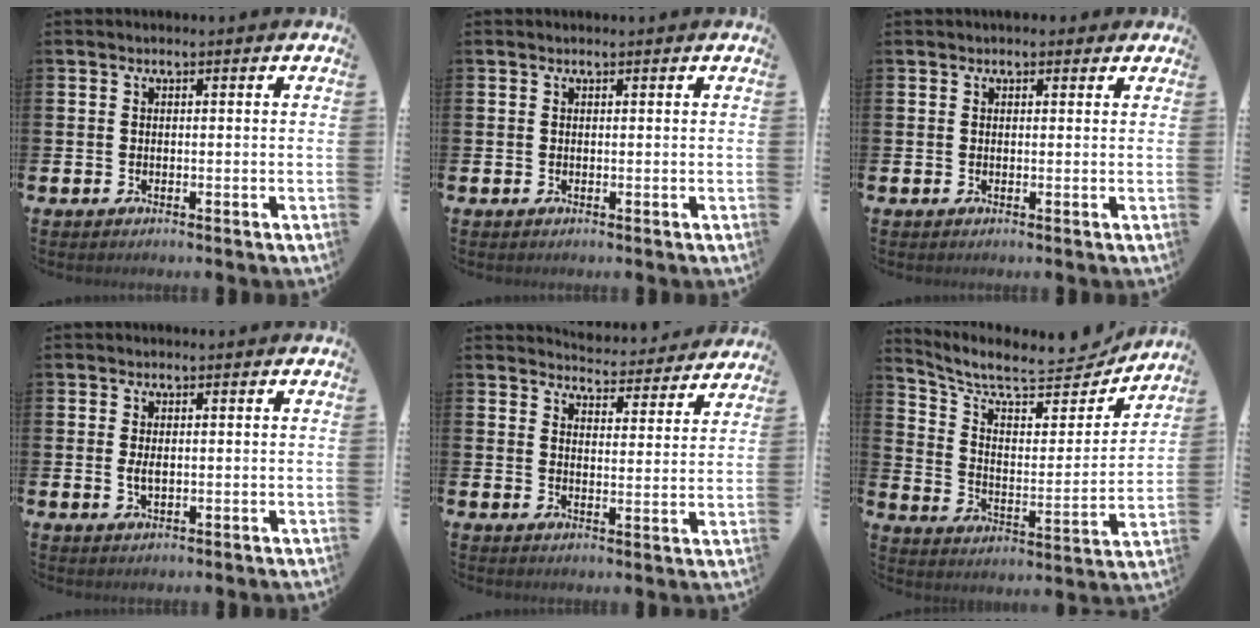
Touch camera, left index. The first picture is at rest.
{"total": 0.0}
{"total": 1.3, "force": [1.2, 0.6, 0.0], "torque": [0.013, 0.002, 0.019]}
{"total": 1.7, "force": [0.1, 0.8, 1.5], "torque": [-0.030, 0.003, 0.001]}
{"total": 4.7, "force": [4.7, 0.5, 0.0], "torque": [-0.001, -0.045, 0.078]}
{"total": 9.3, "force": [8.3, 2.4, 3.4], "torque": [-0.088, -0.070, 0.137]}